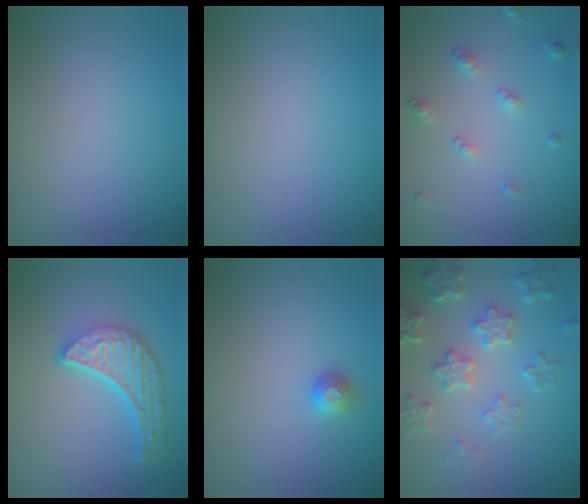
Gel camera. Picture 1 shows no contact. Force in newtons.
{"total": 0.0}
{"total": 1.8, "press": 1.3, "slide": 1.2}
{"total": 5.7, "press": 4.3, "slide": 3.7}
{"total": 1.0, "press": 1.0, "slide": 0.3}
{"total": 5.4, "press": 4.4, "slide": 3.1}